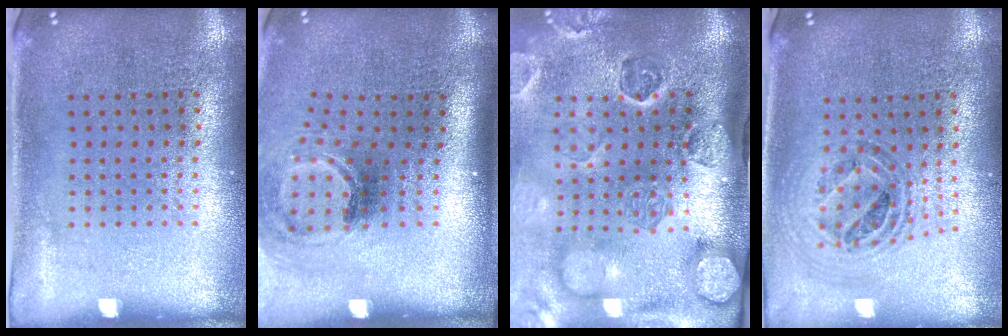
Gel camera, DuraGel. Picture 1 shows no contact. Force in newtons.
{"total": 2.0, "press": 1.3, "slide": 1.6}
{"total": 4.7, "press": 3.5, "slide": 3.2}
{"total": 1.0, "press": 1.0, "slide": 0.1}